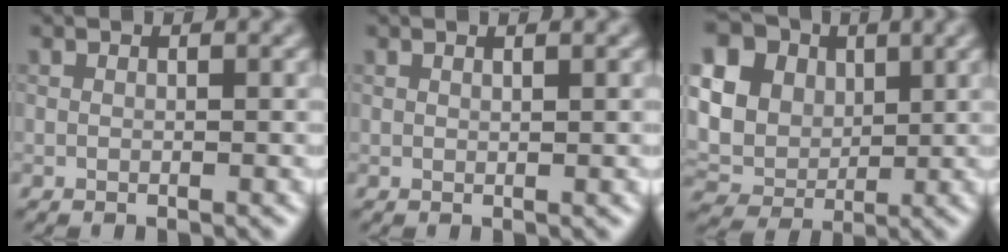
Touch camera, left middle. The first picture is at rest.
{"total": 1.0, "force": [0.6, 0.4, 0.7], "torque": [0.000, 0.007, 0.000]}
{"total": 14.3, "force": [5.8, 11.4, 6.5], "torque": [-0.188, 0.038, 0.110]}